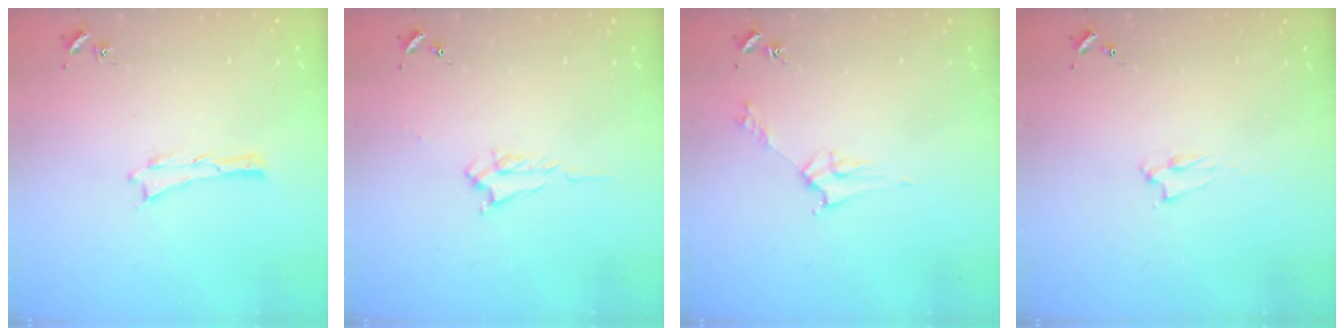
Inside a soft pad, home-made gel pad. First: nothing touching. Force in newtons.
{"total": 1.7, "press": 1.7, "slide": 0.3}
{"total": 2.8, "press": 2.8, "slide": 0.3}
{"total": 1.4, "press": 1.3, "slide": 0.3}